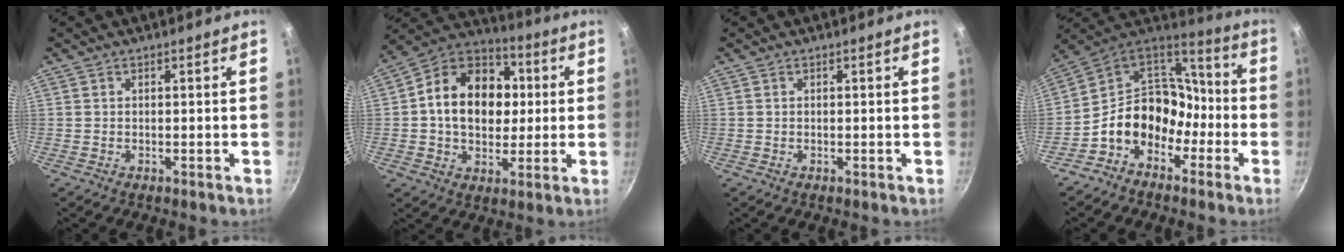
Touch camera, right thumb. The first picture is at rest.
{"total": 18.5, "force": [1.8, 14.0, 11.9], "torque": [-0.163, 0.024, 0.015]}
{"total": 0.0}
{"total": 15.4, "force": [-5.8, 12.0, 7.7], "torque": [-0.079, 0.079, -0.122]}